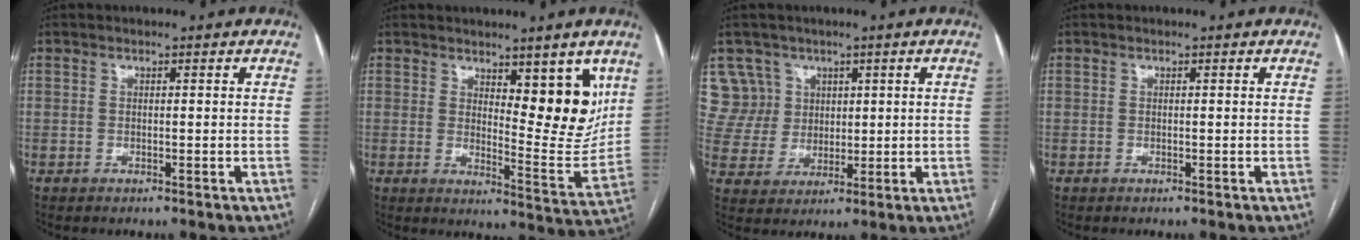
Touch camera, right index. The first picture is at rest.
{"total": 9.8, "force": [4.9, 2.9, 8.0], "torque": [-0.098, -0.017, 0.080]}
{"total": 7.4, "force": [3.4, 6.6, -0.4], "torque": [0.015, 0.021, 0.074]}
{"total": 0.0}